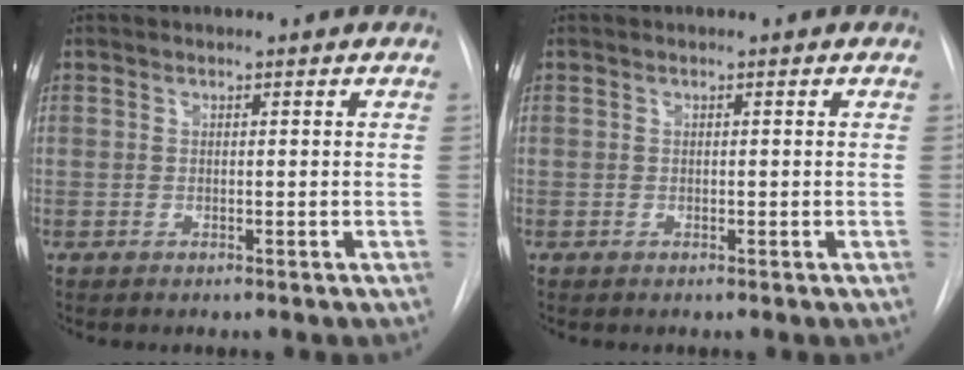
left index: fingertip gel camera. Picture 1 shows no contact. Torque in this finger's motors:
{"motor_torque": [-0.12, -0.09, -0.01, -0.01]}